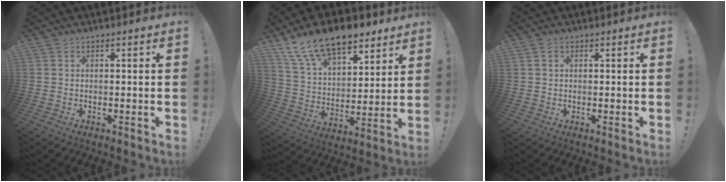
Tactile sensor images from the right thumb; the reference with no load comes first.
{"total": 17.1, "force": [12.4, 8.2, 8.5], "torque": [-0.157, -0.078, 0.229]}
{"total": 1.2, "force": [0.5, 0.9, 0.6], "torque": [-0.006, 0.002, 0.008]}